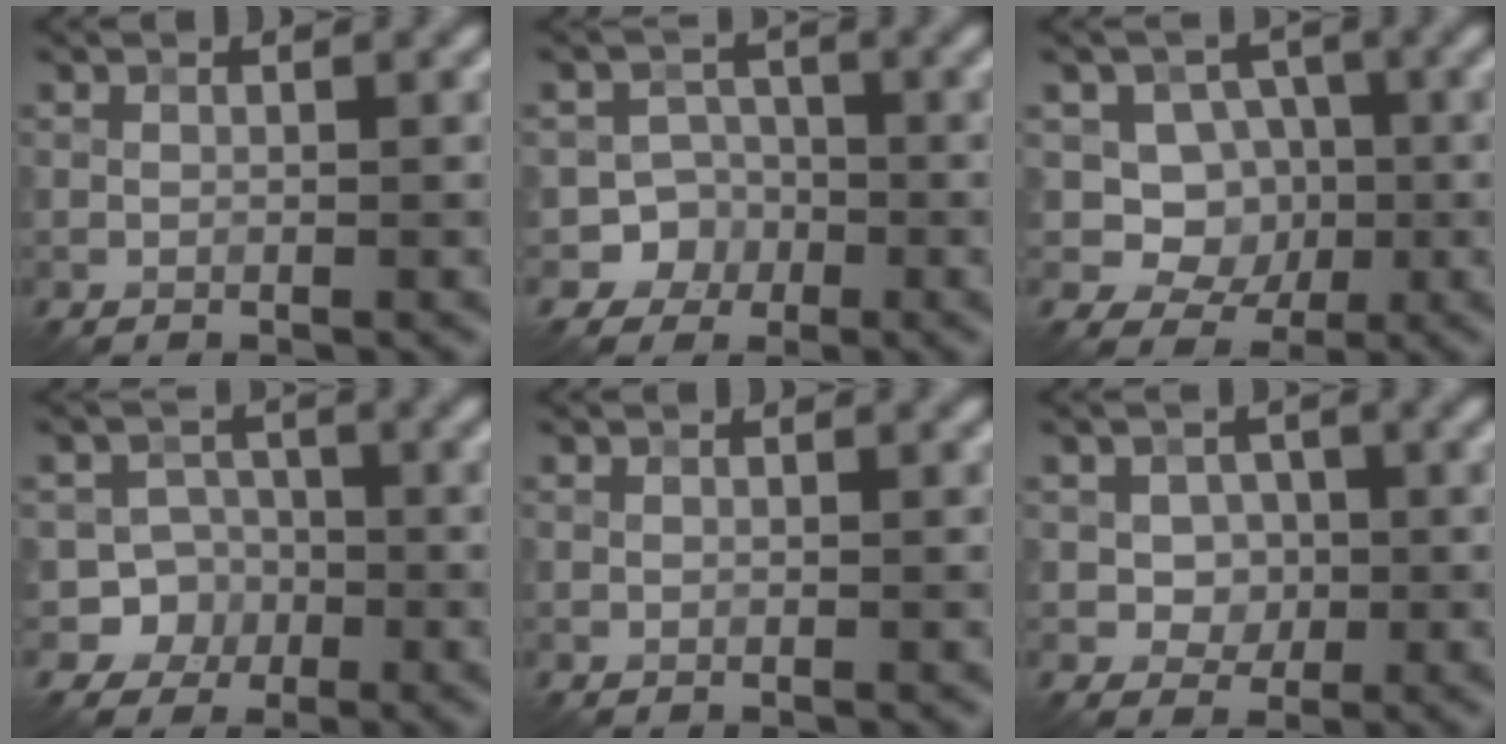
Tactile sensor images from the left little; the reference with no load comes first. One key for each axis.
{"total": 4.1, "fx": -1.7, "fy": 3.8, "fz": 0.1, "tx": 0.038, "ty": 0.003, "tz": -0.043}
{"total": 5.1, "fx": 0.4, "fy": 4.5, "fz": 2.3, "tx": -0.016, "ty": -0.003, "tz": -0.012}
{"total": 4.6, "fx": -1.7, "fy": 4.3, "fz": 0.3, "tx": 0.032, "ty": 0.003, "tz": -0.043}
{"total": 0.0}
{"total": 2.8, "fx": 0.1, "fy": 2.5, "fz": 1.4, "tx": -0.012, "ty": 0.000, "tz": -0.011}